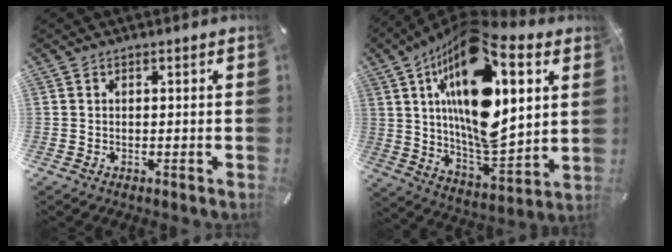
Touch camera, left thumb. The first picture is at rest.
{"total": 25.4, "force": [9.8, 12.2, 20.0], "torque": [-0.372, -0.056, 0.163]}